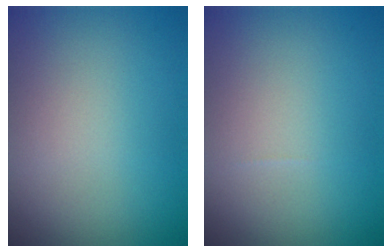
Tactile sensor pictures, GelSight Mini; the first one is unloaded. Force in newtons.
{"total": 0.0}